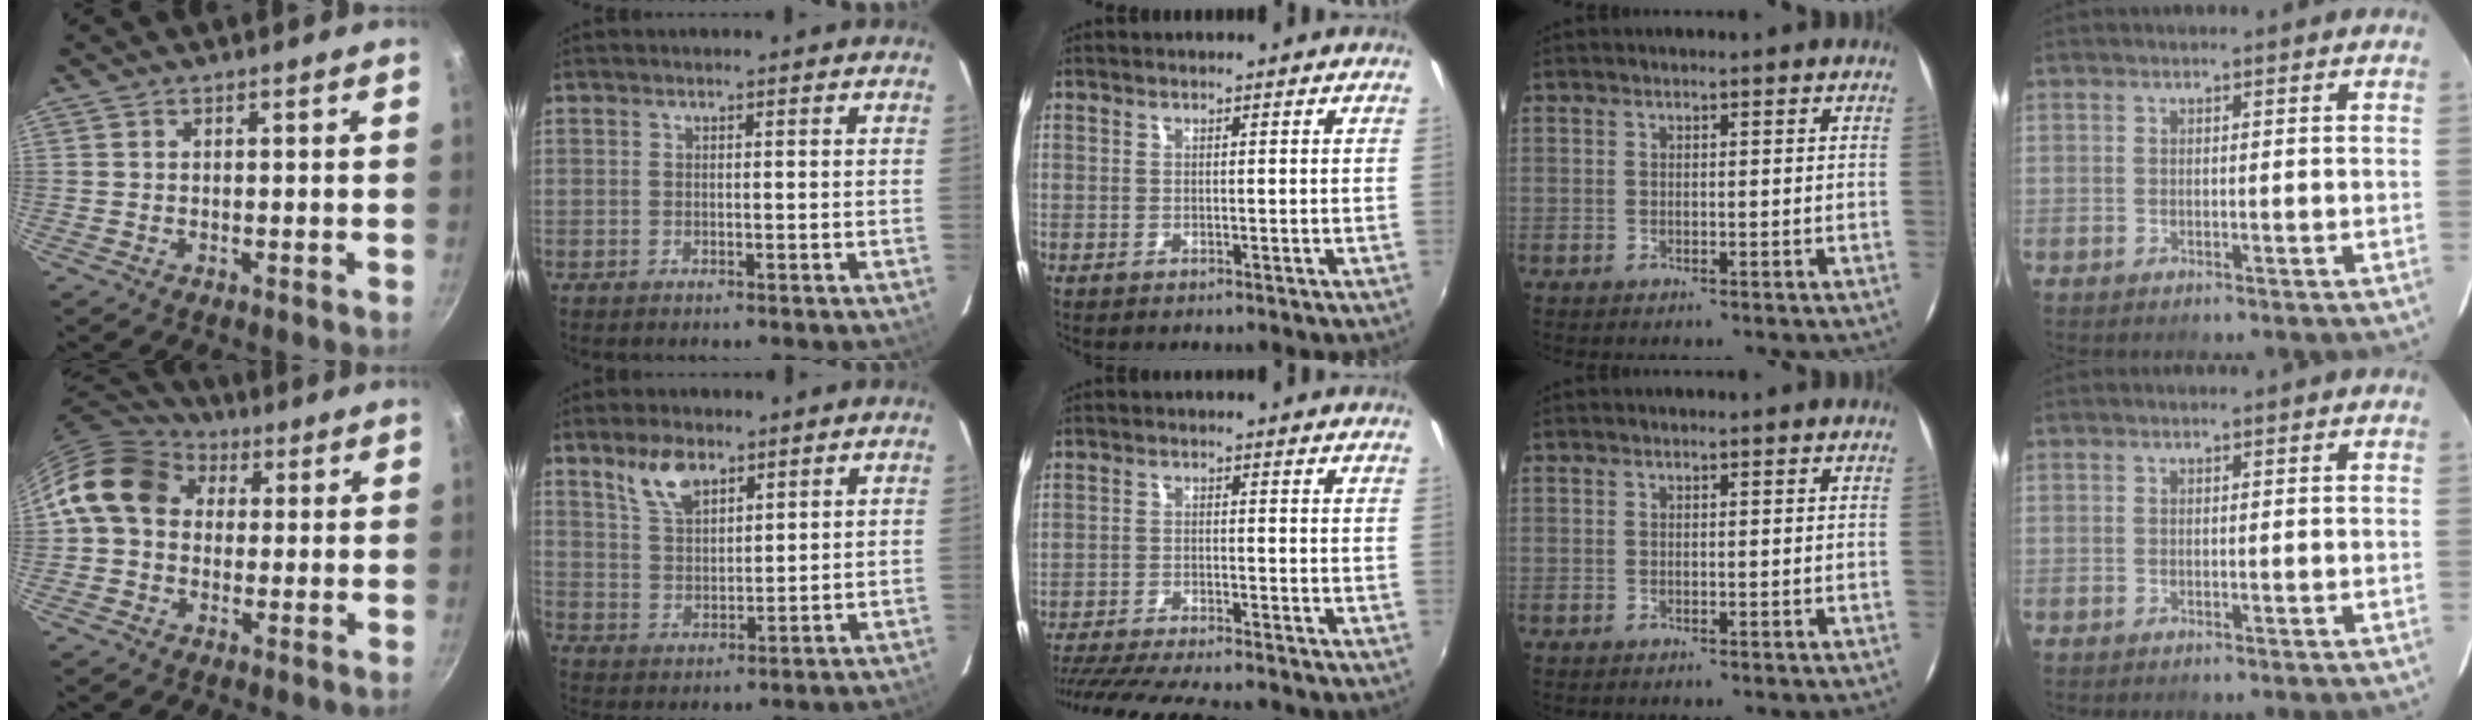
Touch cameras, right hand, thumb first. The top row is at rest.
{"thumb": {"total": 13.0, "force": [2.6, 10.4, 7.3], "torque": [-0.104, 0.025, 0.027]}, "index": {"total": 7.5, "force": [4.9, 3.5, 4.4], "torque": [-0.079, 0.009, 0.099]}, "middle": {"total": 15.1, "force": [-13.3, 1.8, 7.1], "torque": [-0.150, -0.027, -0.210]}}